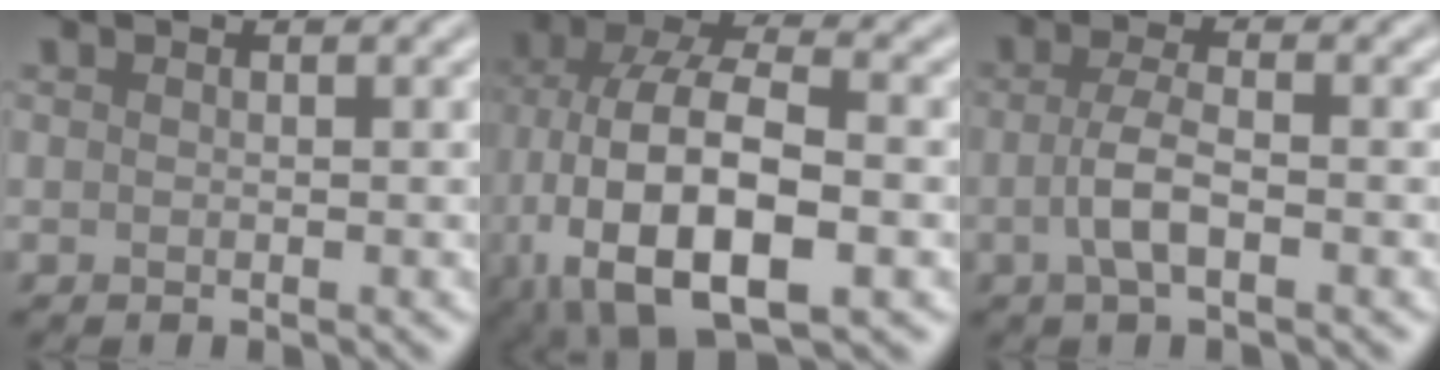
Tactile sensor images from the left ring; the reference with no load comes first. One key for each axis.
{"total": 13.5, "fx": -3.4, "fy": 6.6, "fz": 11.2, "tx": -0.215, "ty": -0.007, "tz": -0.054}
{"total": 3.0, "fx": -0.7, "fy": 0.9, "fz": 2.8, "tx": -0.058, "ty": 0.000, "tz": -0.020}